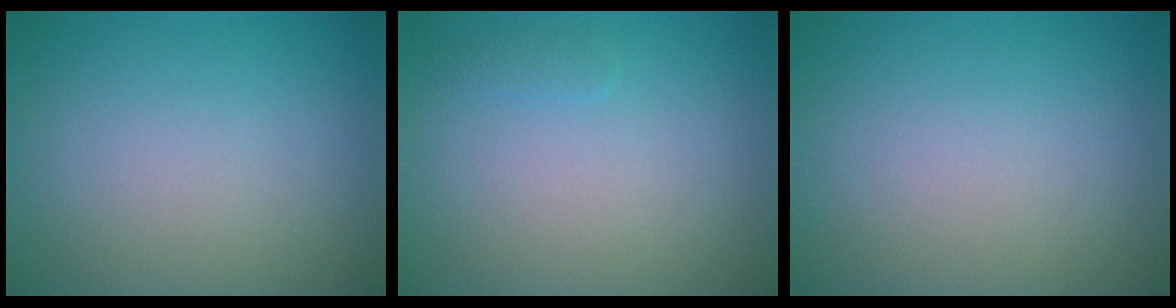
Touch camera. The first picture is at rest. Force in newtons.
{"total": 0.6, "press": 0.6, "slide": 0.0}
{"total": 0.0}